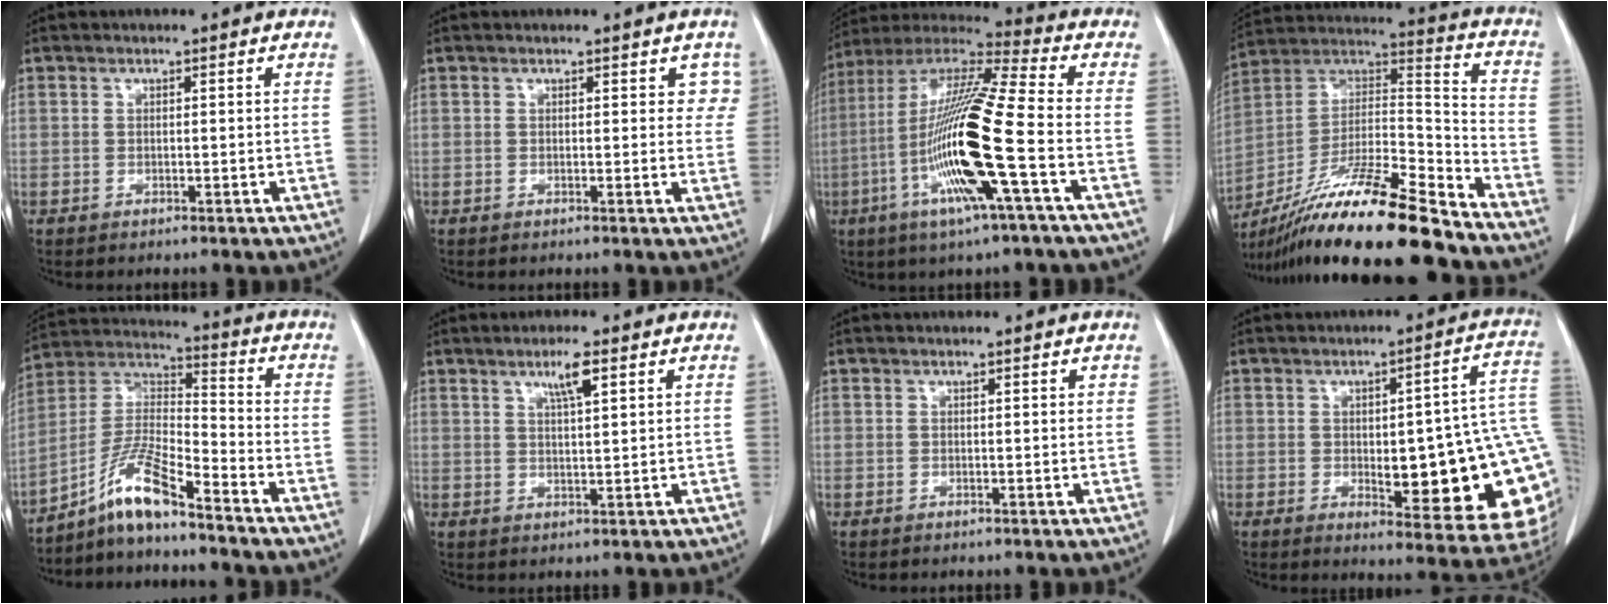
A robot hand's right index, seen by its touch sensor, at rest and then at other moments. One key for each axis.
{"total": 2.7, "fx": 1.4, "fy": 1.8, "fz": 1.4, "tx": 0.007, "ty": 0.004, "tz": 0.009}
{"total": 19.0, "fx": -5.0, "fy": 0.0, "fz": 18.3, "tx": -0.370, "ty": -0.012, "tz": -0.105}
{"total": 23.9, "fx": -18.7, "fy": 1.5, "fz": 14.8, "tx": -0.261, "ty": -0.010, "tz": -0.335}
{"total": 9.6, "fx": -7.2, "fy": 0.5, "fz": 6.4, "tx": -0.138, "ty": 0.005, "tz": -0.140}
{"total": 3.9, "fx": 2.2, "fy": 0.1, "fz": 3.3, "tx": -0.059, "ty": -0.001, "tz": 0.038}
{"total": 0.6, "fx": 0.4, "fy": 0.3, "fz": 0.3, "tx": -0.002, "ty": 0.001, "tz": 0.002}
{"total": 21.5, "fx": -1.4, "fy": 5.0, "fz": 20.9, "tx": -0.175, "ty": 0.015, "tz": 0.000}